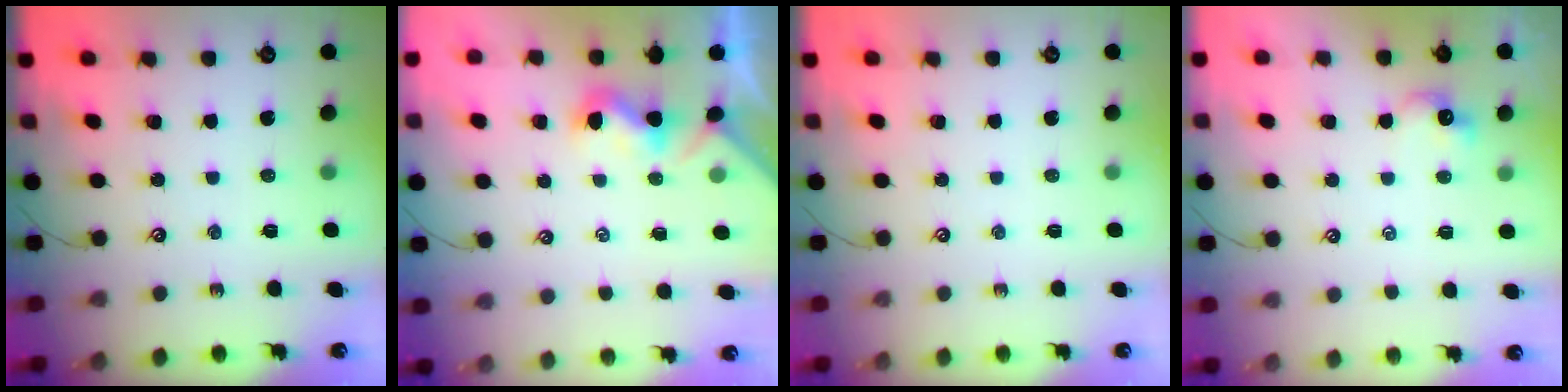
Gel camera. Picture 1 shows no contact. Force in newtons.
{"total": 1.0, "press": 0.8, "slide": 0.6}
{"total": 0.0}
{"total": 1.2, "press": 1.1, "slide": 0.5}